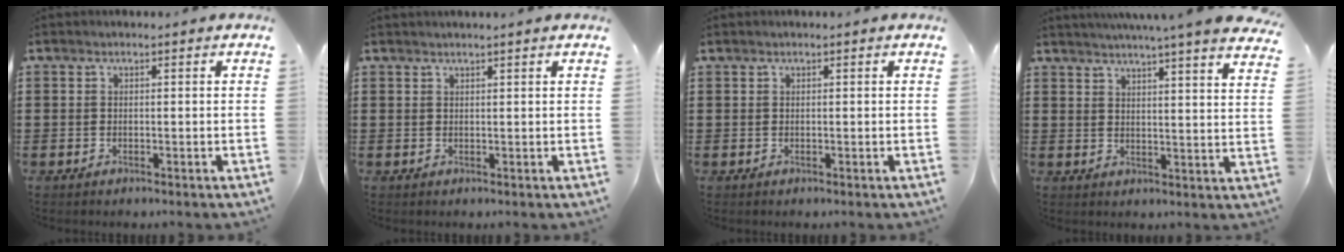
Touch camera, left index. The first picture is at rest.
{"total": 1.0, "force": [0.9, -0.2, 0.4], "torque": [-0.007, -0.001, 0.017]}
{"total": 0.0}
{"total": 4.7, "force": [4.3, -0.8, 1.5], "torque": [-0.040, -0.029, 0.071]}